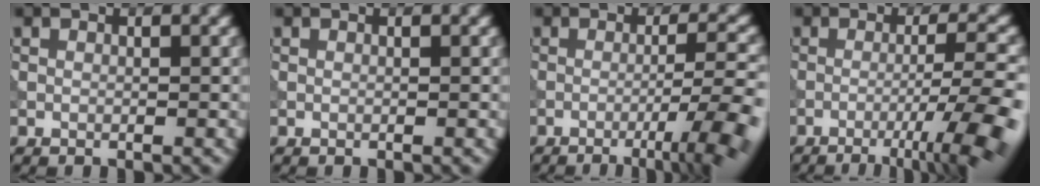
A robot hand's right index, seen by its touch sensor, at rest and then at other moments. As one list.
[{"total": 0.0}, {"total": 6.9, "force": [-3.2, 1.1, 6.0], "torque": [-0.083, 0.005, -0.048]}, {"total": 8.5, "force": [-4.1, 1.4, 7.4], "torque": [-0.102, 0.003, -0.059]}]